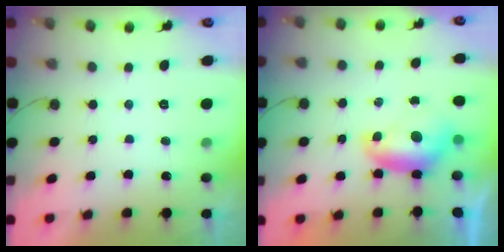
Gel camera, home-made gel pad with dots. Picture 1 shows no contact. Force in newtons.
{"total": 8.0, "press": 8.0, "slide": 0.3}